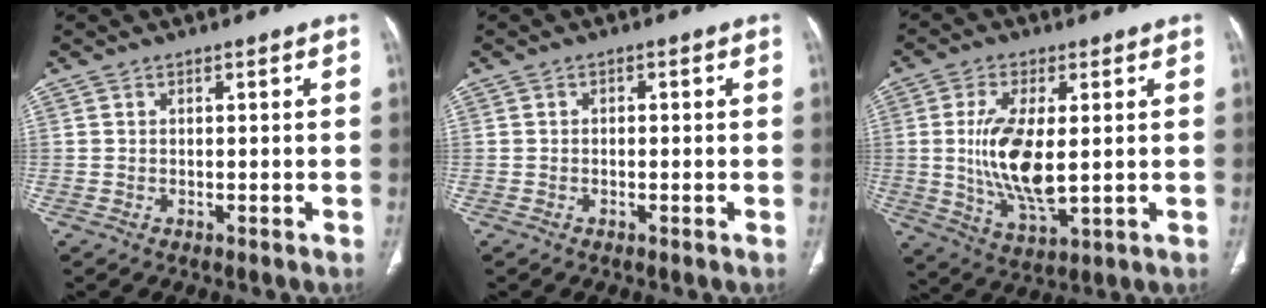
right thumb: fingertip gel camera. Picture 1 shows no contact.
{"total": 0.7, "force": [-0.1, 0.6, 0.5], "torque": [-0.003, 0.003, -0.006]}
{"total": 12.5, "force": [0.6, 5.2, 11.4], "torque": [-0.226, -0.021, 0.020]}